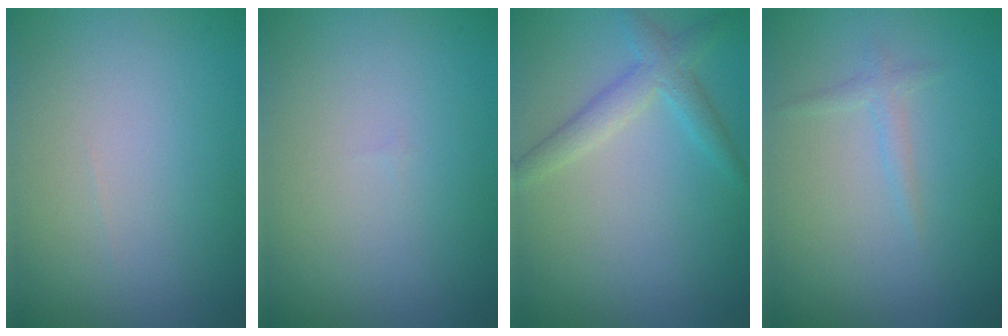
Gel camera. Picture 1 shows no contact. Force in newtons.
{"total": 0.0}
{"total": 2.7, "press": 2.7, "slide": 0.1}
{"total": 0.6, "press": 0.6, "slide": 0.1}